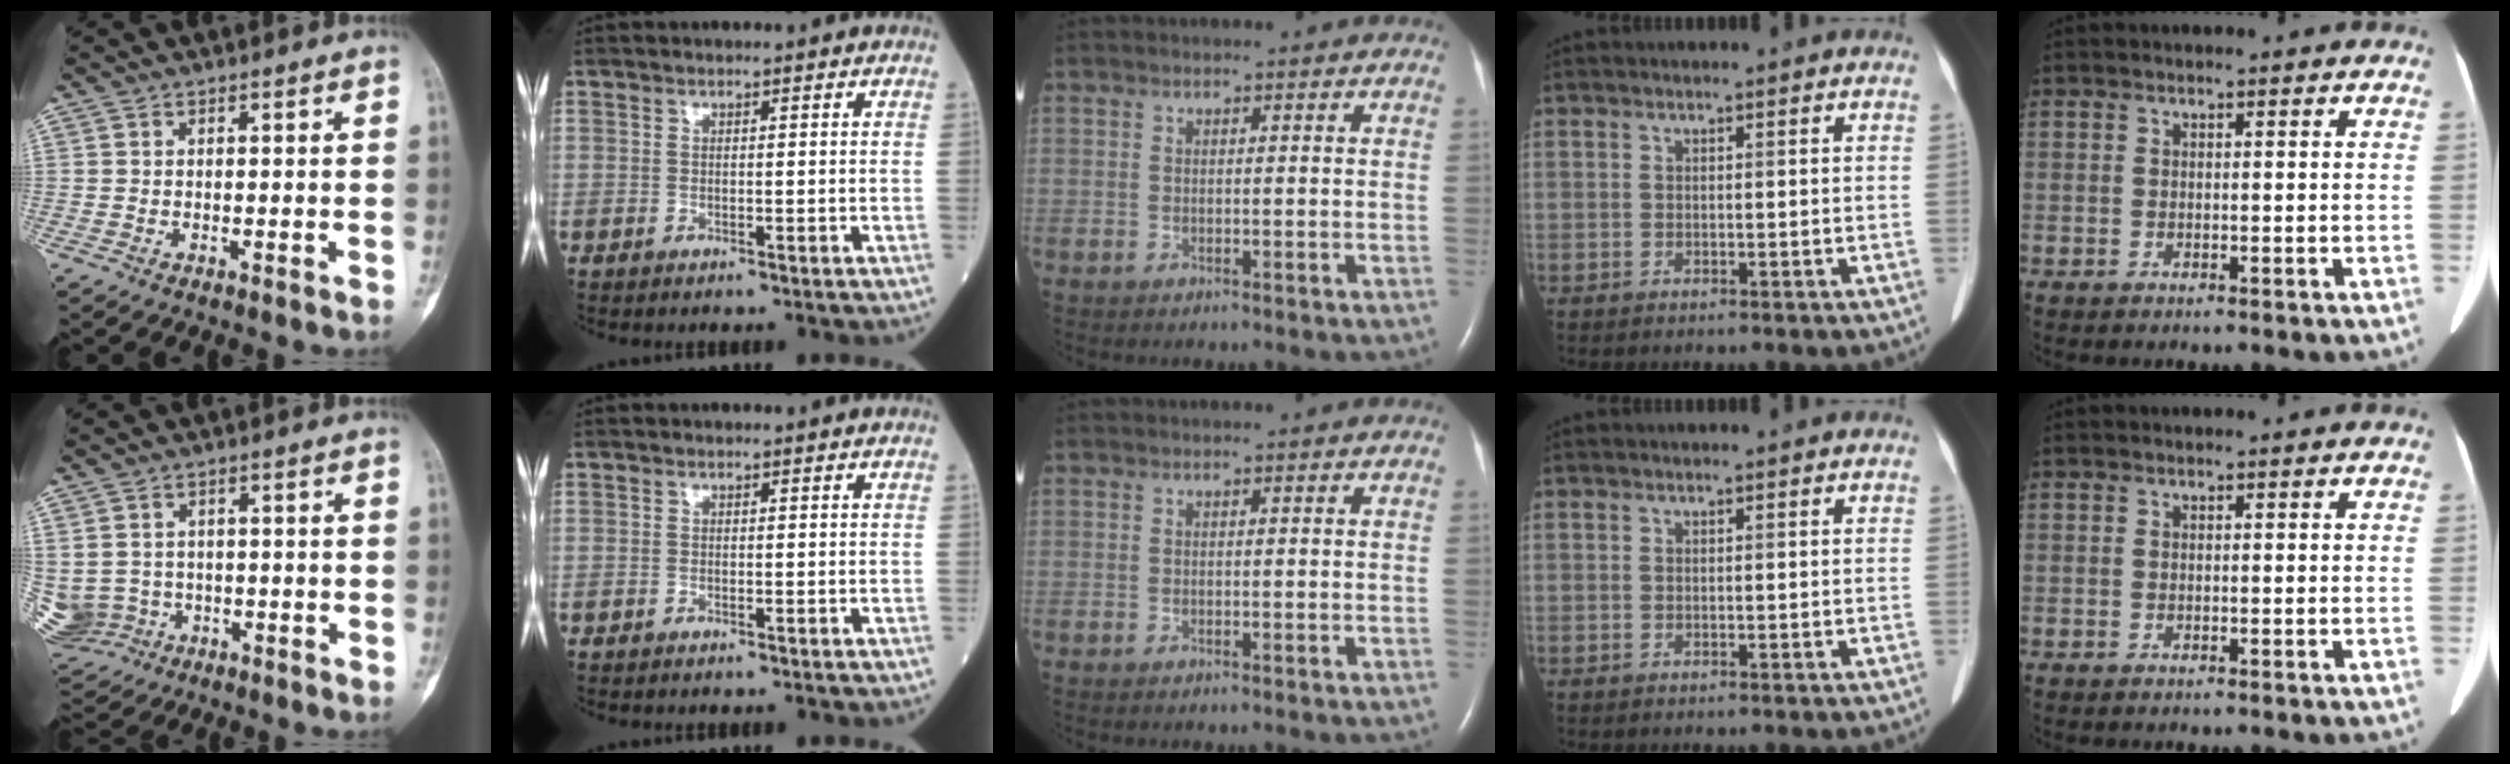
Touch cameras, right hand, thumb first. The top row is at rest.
{"thumb": {"total": 9.8, "force": [-1.9, 9.0, 3.2], "torque": [-0.093, 0.024, -0.016]}}